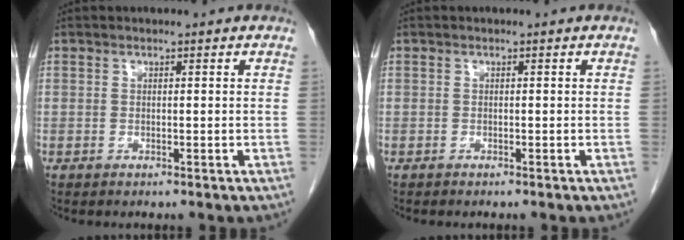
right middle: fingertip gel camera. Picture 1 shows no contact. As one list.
[{"total": 0.0}]